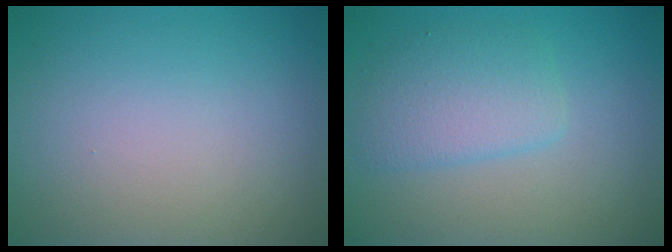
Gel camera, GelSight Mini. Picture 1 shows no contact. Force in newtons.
{"total": 3.3, "press": 3.3, "slide": 0.1}